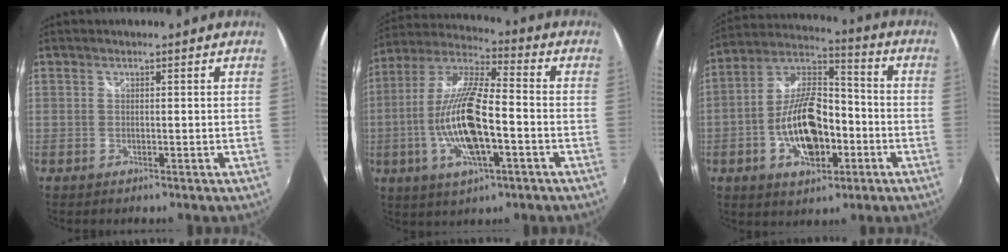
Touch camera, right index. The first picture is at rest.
{"total": 17.1, "force": [-4.3, 4.6, 15.9], "torque": [-0.317, -0.009, -0.083]}
{"total": 16.0, "force": [-4.8, 8.1, 12.9], "torque": [-0.251, 0.014, -0.078]}